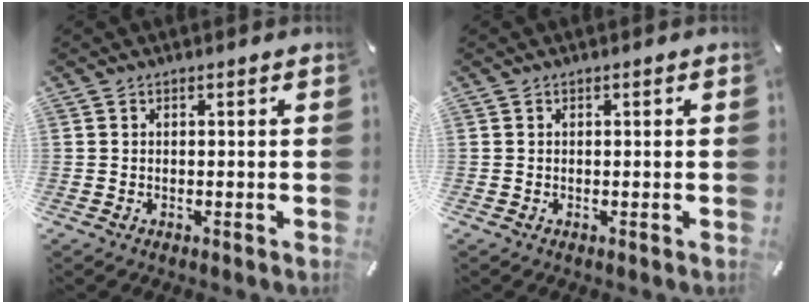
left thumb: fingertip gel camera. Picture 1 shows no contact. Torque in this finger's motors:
{"motor_torque": [-0.10, -0.16, 0.02, 0.11, 0.01]}